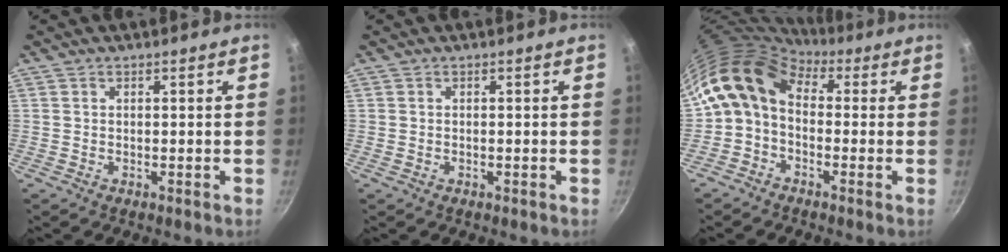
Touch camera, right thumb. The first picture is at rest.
{"total": 0.0}
{"total": 9.9, "force": [1.0, 7.1, 6.8], "torque": [-0.112, 0.026, -0.007]}